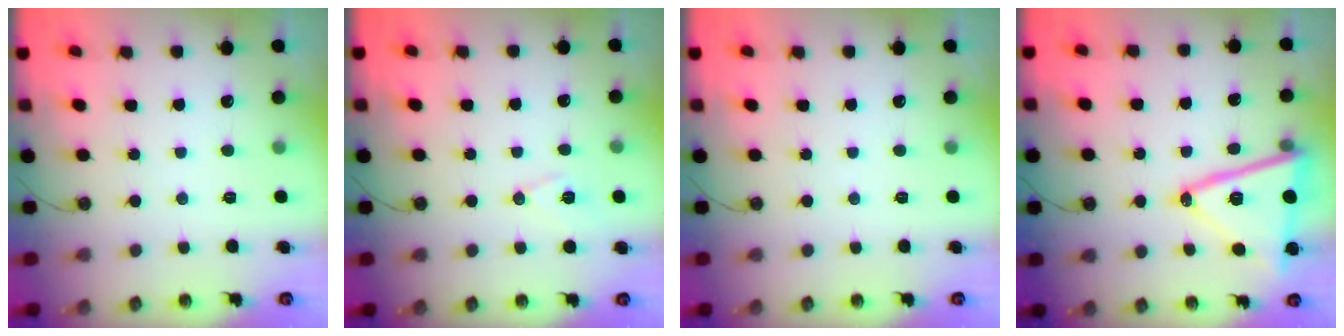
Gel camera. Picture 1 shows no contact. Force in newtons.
{"total": 7.8, "press": 6.9, "slide": 3.7}
{"total": 0.0}
{"total": 17.7, "press": 17.6, "slide": 2.0}